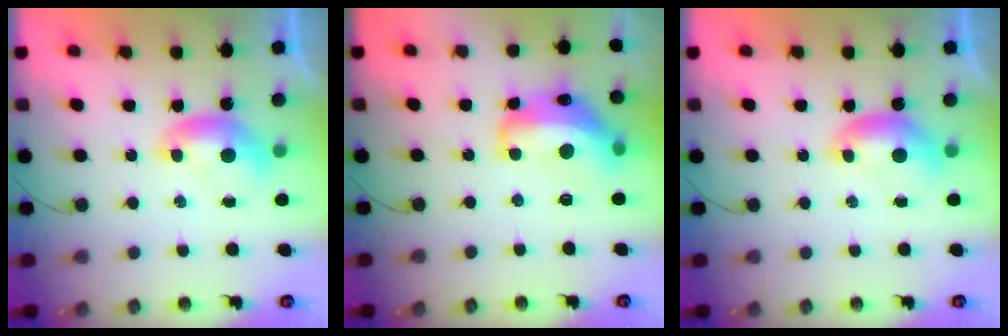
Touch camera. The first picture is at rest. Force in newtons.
{"total": 11.3, "press": 11.2, "slide": 1.1}
{"total": 0.0}